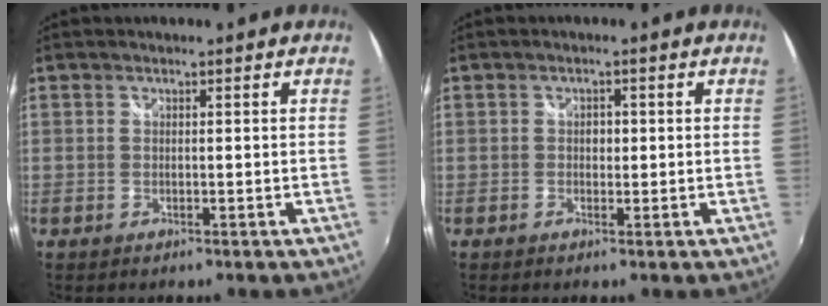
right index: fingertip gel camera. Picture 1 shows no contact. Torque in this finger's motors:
{"motor_torque": [0.16, 0.13, 0.19, 0.03]}